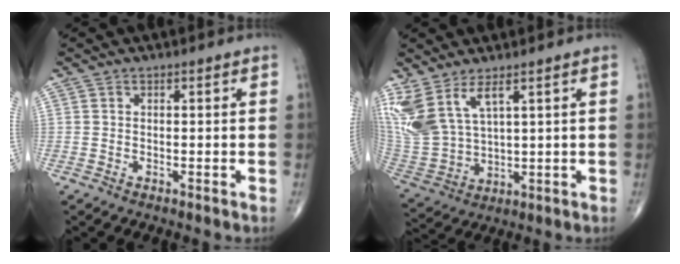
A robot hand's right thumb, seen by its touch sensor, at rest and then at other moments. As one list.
[{"total": 12.3, "force": [6.7, 5.3, 8.9], "torque": [-0.208, -0.031, 0.158]}]